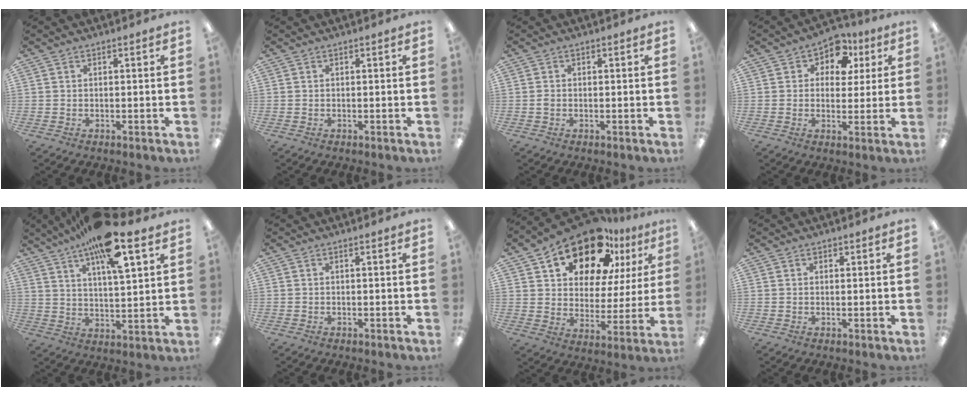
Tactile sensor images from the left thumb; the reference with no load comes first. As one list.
[{"total": 0.0}, {"total": 0.9, "force": [-0.1, 0.7, 0.4], "torque": [-0.008, 0.005, -0.004]}, {"total": 6.9, "force": [2.6, 5.4, 3.5], "torque": [-0.043, -0.002, 0.042]}, {"total": 15.1, "force": [10.1, 3.8, 10.6], "torque": [-0.178, -0.045, 0.165]}, {"total": 0.0}, {"total": 19.0, "force": [14.4, 8.5, 9.1], "torque": [-0.163, -0.094, 0.250]}, {"total": 0.8, "force": [0.6, 0.5, 0.0], "torque": [0.000, 0.001, 0.012]}]